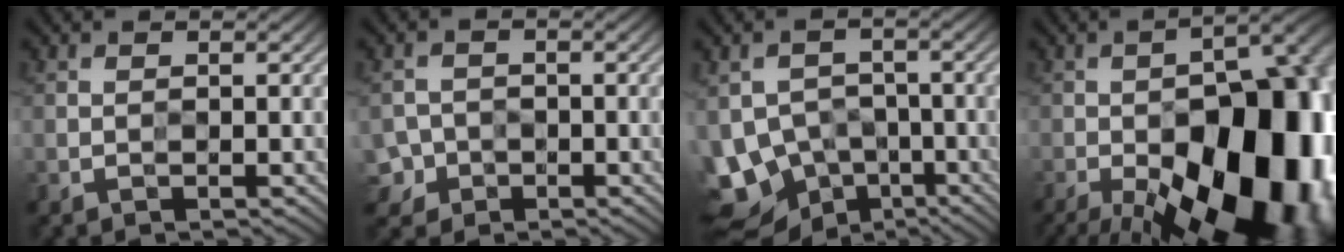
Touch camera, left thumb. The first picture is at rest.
{"total": 3.1, "force": [-1.6, 2.5, 0.6], "torque": [-0.016, -0.003, -0.034]}
{"total": 11.6, "force": [-5.1, 8.8, 5.5], "torque": [-0.140, -0.021, -0.077]}
{"total": 24.9, "force": [-10.6, 12.1, 19.0], "torque": [-0.232, -0.033, -0.137]}